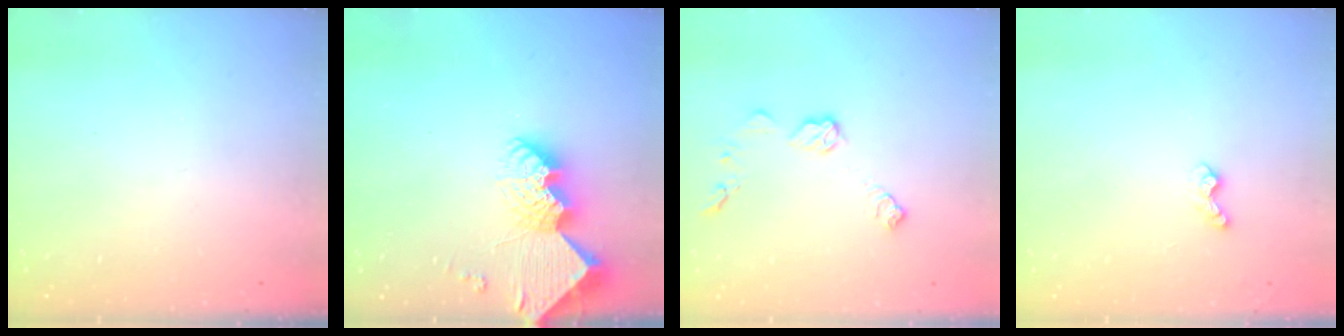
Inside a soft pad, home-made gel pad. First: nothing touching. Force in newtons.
{"total": 11.8, "press": 11.8, "slide": 1.0}
{"total": 8.7, "press": 8.7, "slide": 0.3}
{"total": 4.8, "press": 4.8, "slide": 0.6}